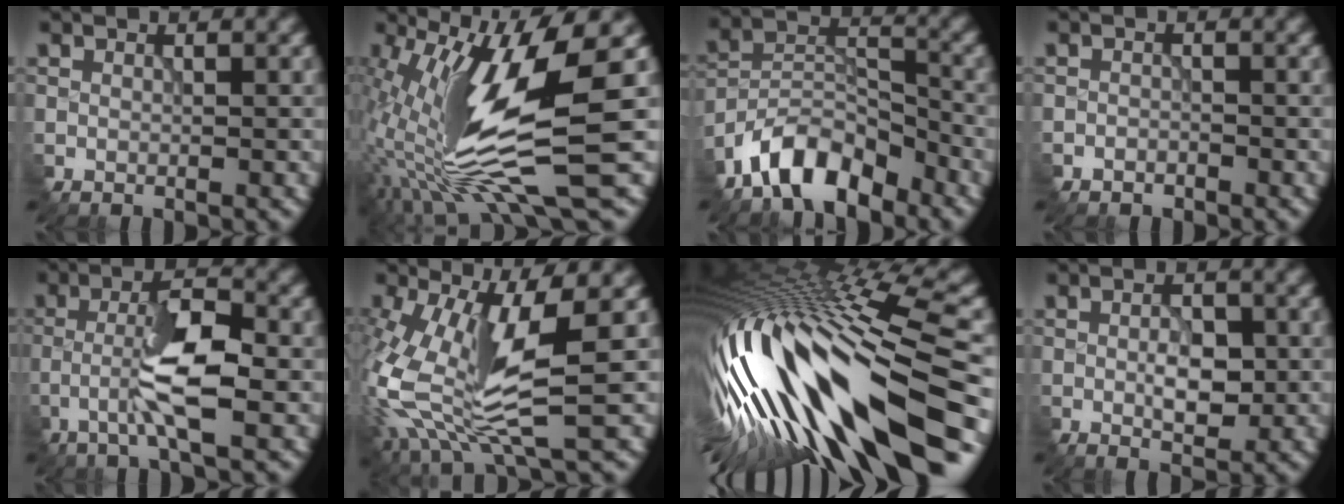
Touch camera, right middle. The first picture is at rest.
{"total": 12.8, "force": [-1.4, 3.1, 12.4], "torque": [-0.254, -0.018, -0.015]}
{"total": 7.3, "force": [-5.6, 3.2, 3.4], "torque": [-0.052, 0.007, -0.112]}
{"total": 1.0, "force": [-0.9, 0.5, -0.1], "torque": [0.002, -0.001, -0.017]}
{"total": 5.6, "force": [-1.9, 1.1, 5.2], "torque": [-0.105, 0.012, -0.041]}
{"total": 10.8, "force": [-1.2, 3.9, 10.0], "torque": [-0.224, -0.025, -0.011]}
{"total": 17.9, "force": [-4.2, 4.3, 16.9], "torque": [-0.306, 0.011, -0.072]}
{"total": 3.1, "force": [-0.4, 1.7, 2.6], "torque": [-0.046, -0.001, -0.003]}